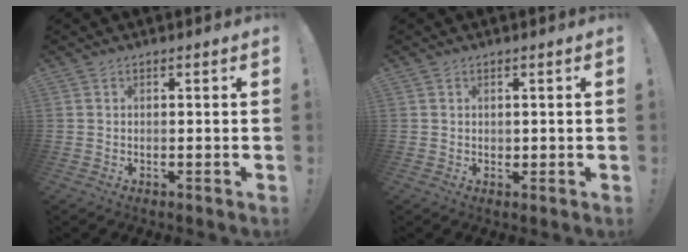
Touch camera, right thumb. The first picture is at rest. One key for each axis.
{"total": 1.0, "fx": 0.4, "fy": 0.9, "fz": 0.1, "tx": -0.001, "ty": 0.001, "tz": 0.007}